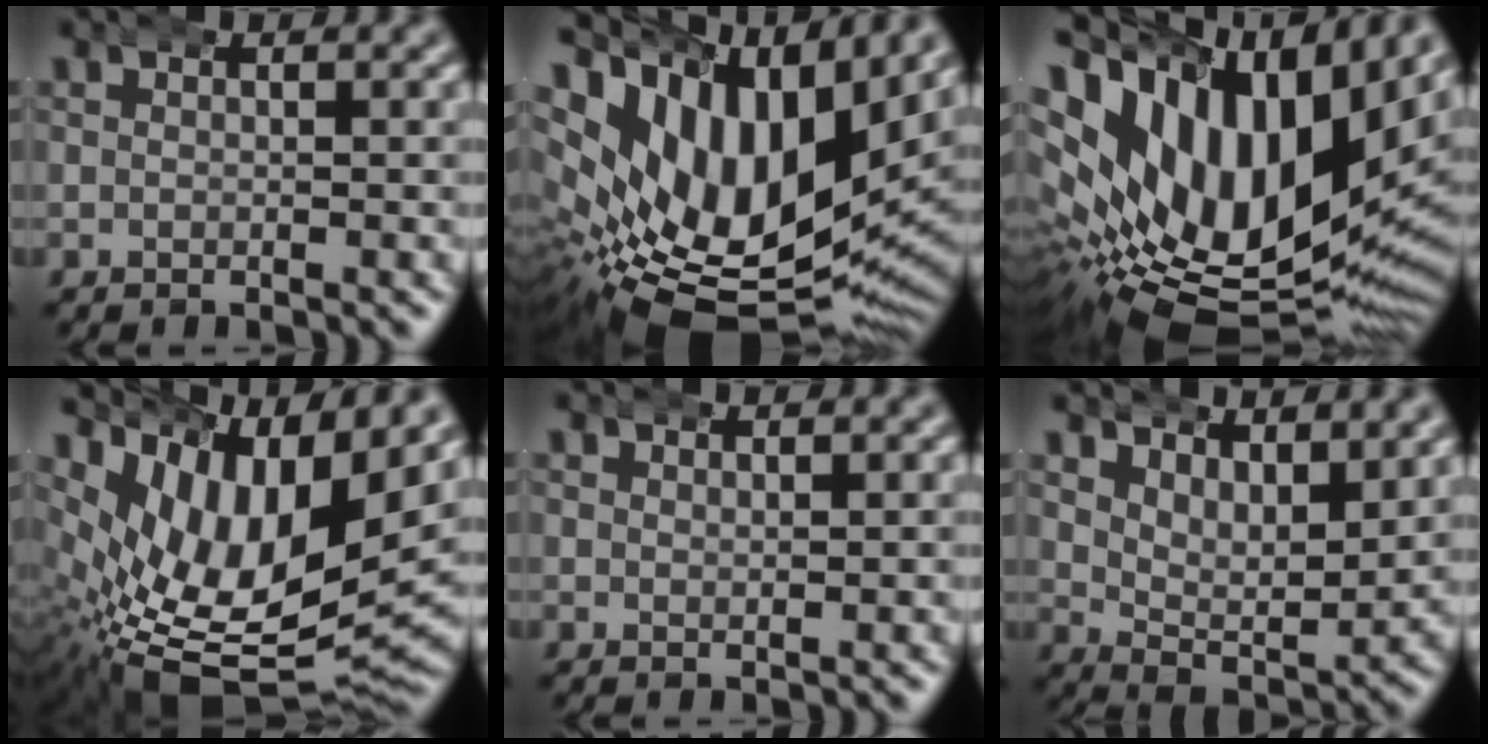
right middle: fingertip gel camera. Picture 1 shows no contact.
{"total": 20.4, "force": [-0.3, 13.6, 15.2], "torque": [-0.295, -0.058, 0.021]}
{"total": 21.2, "force": [1.9, 14.0, 15.8], "torque": [-0.290, -0.028, 0.044]}
{"total": 15.6, "force": [-0.8, 9.7, 12.2], "torque": [-0.244, -0.054, 0.015]}
{"total": 0.7, "force": [0.6, 0.1, 0.3], "torque": [-0.002, -0.001, 0.013]}
{"total": 5.7, "force": [2.7, 2.9, 4.2], "torque": [-0.072, -0.024, 0.048]}